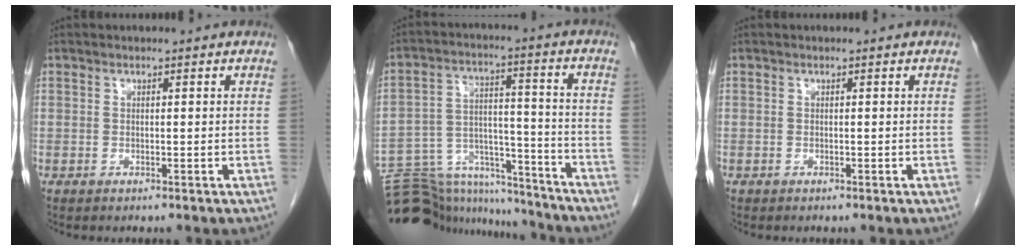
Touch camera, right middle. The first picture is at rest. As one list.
[{"total": 19.6, "force": [-18.6, 4.7, 4.0], "torque": [-0.100, 0.030, -0.284]}, {"total": 0.0}]